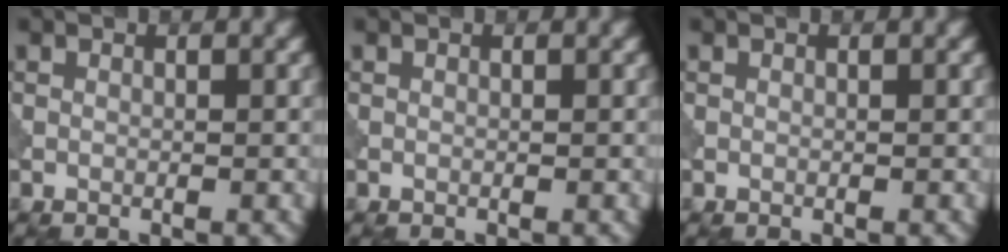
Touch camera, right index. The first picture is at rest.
{"total": 0.0}
{"total": 0.0}